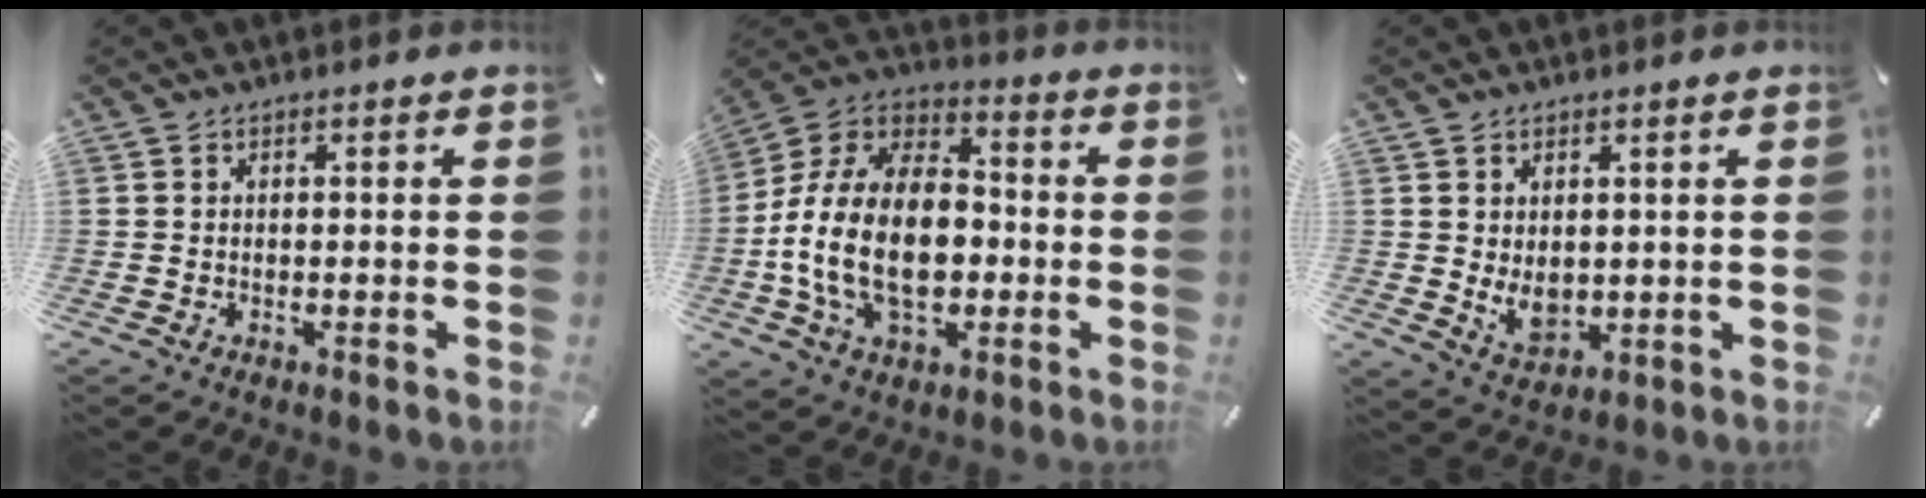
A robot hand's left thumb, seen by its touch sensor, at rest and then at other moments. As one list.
[{"total": 19.9, "force": [-4.4, 13.0, 14.4], "torque": [-0.316, 0.026, -0.077]}, {"total": 5.5, "force": [0.9, 4.0, 3.7], "torque": [-0.065, -0.007, 0.017]}]